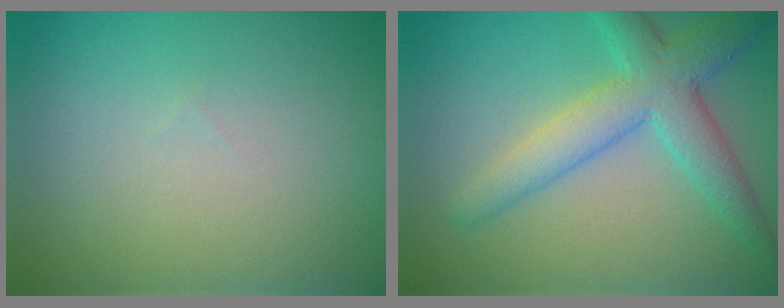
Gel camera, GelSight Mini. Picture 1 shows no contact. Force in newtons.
{"total": 5.4, "press": 5.4, "slide": 0.2}